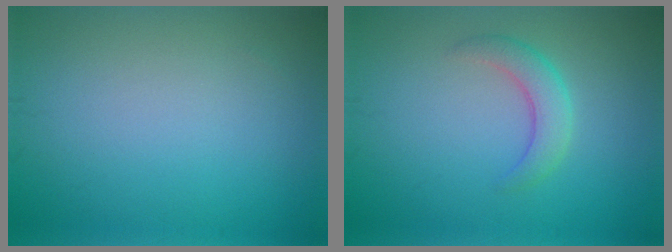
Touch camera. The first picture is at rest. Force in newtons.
{"total": 2.6, "press": 2.6, "slide": 0.3}